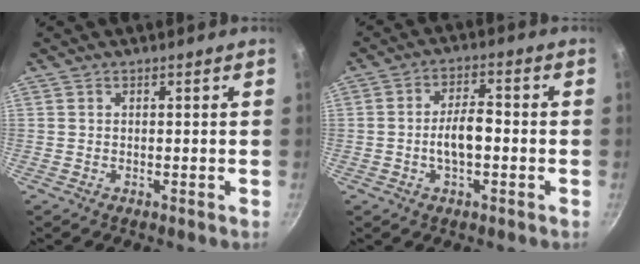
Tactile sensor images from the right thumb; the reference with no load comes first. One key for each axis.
{"total": 6.6, "fx": -1.3, "fy": 3.1, "fz": 5.7, "tx": -0.091, "ty": 0.025, "tz": -0.027}